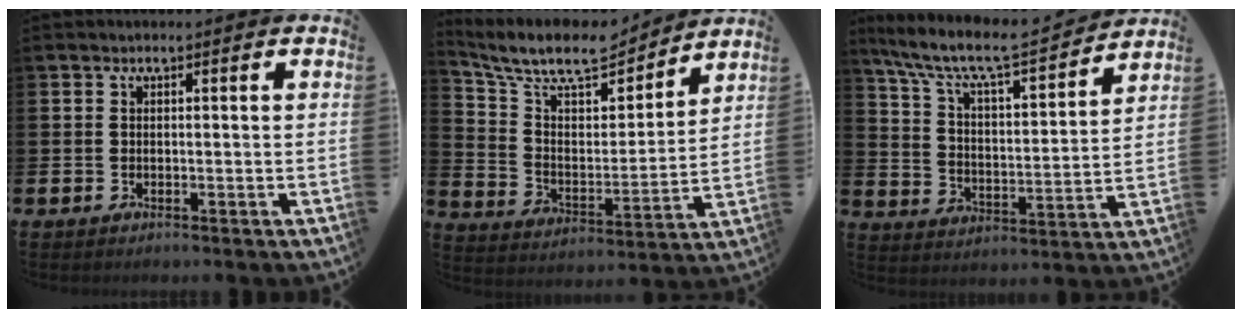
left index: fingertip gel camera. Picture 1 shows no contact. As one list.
[{"total": 9.8, "force": [8.6, 3.1, 3.6], "torque": [-0.110, -0.057, 0.150]}, {"total": 8.6, "force": [7.4, 1.8, 4.0], "torque": [-0.108, -0.050, 0.122]}]